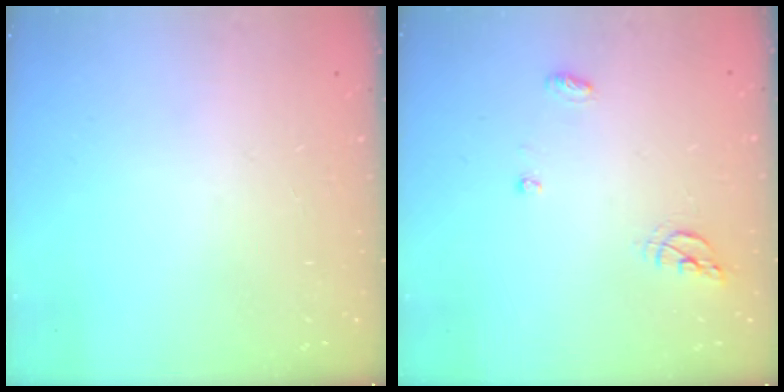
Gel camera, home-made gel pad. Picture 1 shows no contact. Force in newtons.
{"total": 6.2, "press": 6.2, "slide": 0.4}